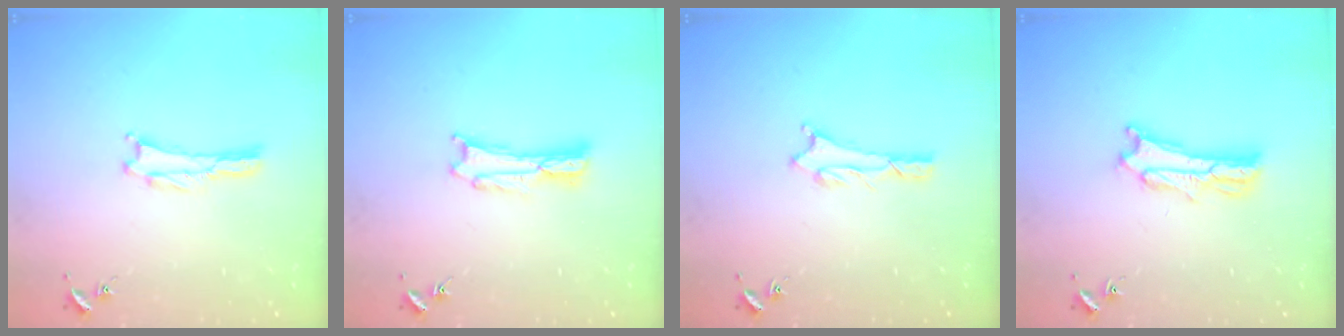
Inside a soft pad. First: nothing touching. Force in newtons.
{"total": 0.6, "press": 0.6, "slide": 0.2}
{"total": 0.7, "press": 0.7, "slide": 0.2}
{"total": 4.0, "press": 4.0, "slide": 0.4}